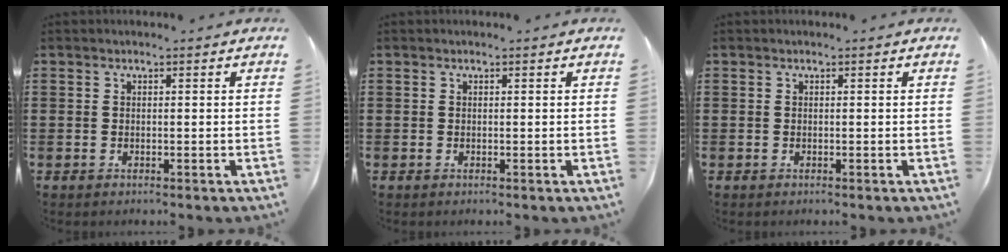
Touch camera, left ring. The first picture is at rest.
{"total": 0.0}
{"total": 0.0}